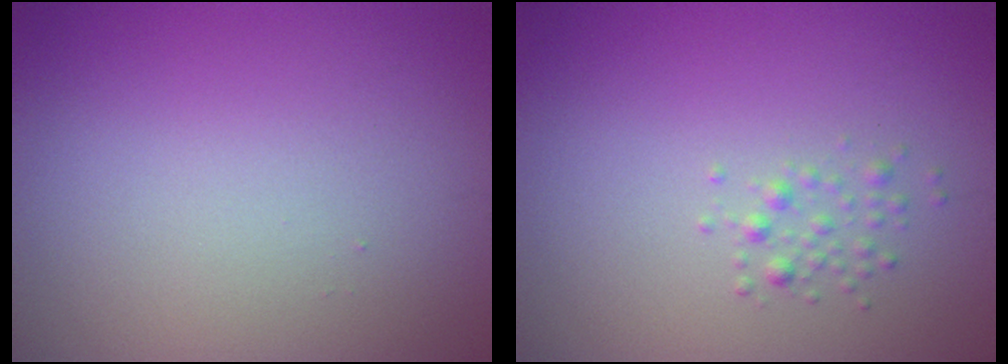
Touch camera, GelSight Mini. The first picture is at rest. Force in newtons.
{"total": 1.2, "press": 1.2, "slide": 0.0}